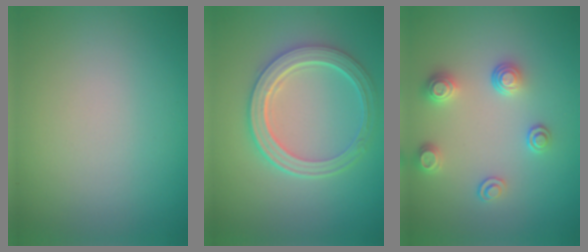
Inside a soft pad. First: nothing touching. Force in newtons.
{"total": 5.1, "press": 4.1, "slide": 3.1}
{"total": 2.7, "press": 2.5, "slide": 0.9}